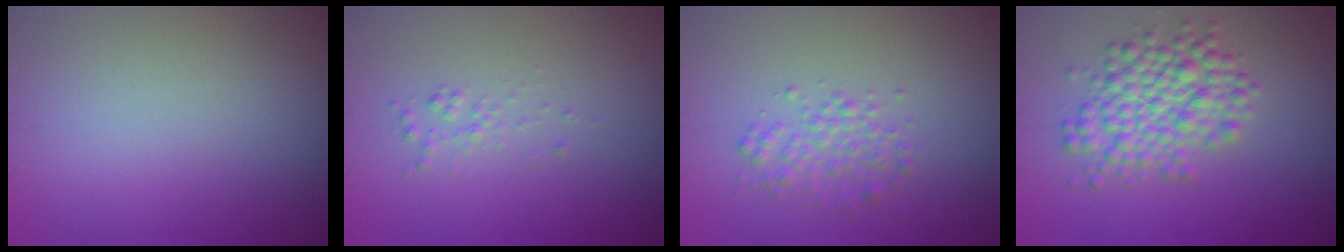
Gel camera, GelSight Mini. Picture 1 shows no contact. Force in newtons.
{"total": 0.9, "press": 0.9, "slide": 0.0}
{"total": 2.0, "press": 2.0, "slide": 0.0}
{"total": 5.1, "press": 5.1, "slide": 0.2}